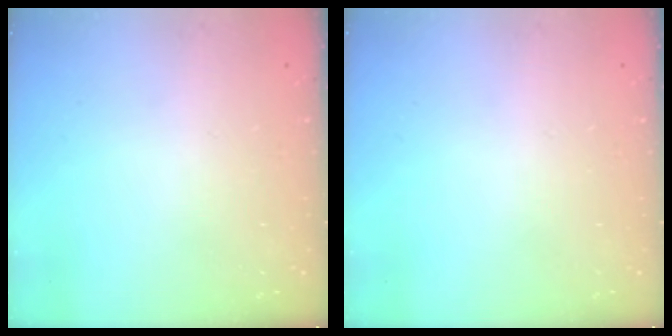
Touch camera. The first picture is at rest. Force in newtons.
{"total": 0.0}